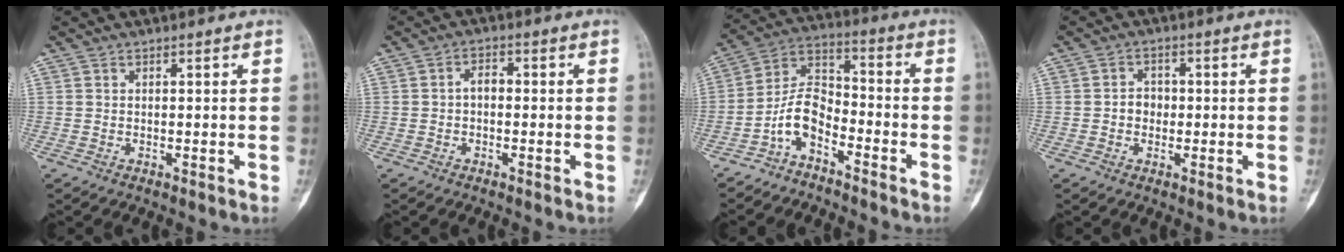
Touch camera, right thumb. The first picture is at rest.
{"total": 2.6, "force": [-0.4, 1.7, 1.9], "torque": [-0.025, 0.014, -0.013]}
{"total": 8.3, "force": [-4.9, 4.2, 5.2], "torque": [-0.096, 0.069, -0.106]}
{"total": 3.0, "force": [-0.3, 2.6, 1.5], "torque": [-0.007, 0.009, -0.012]}